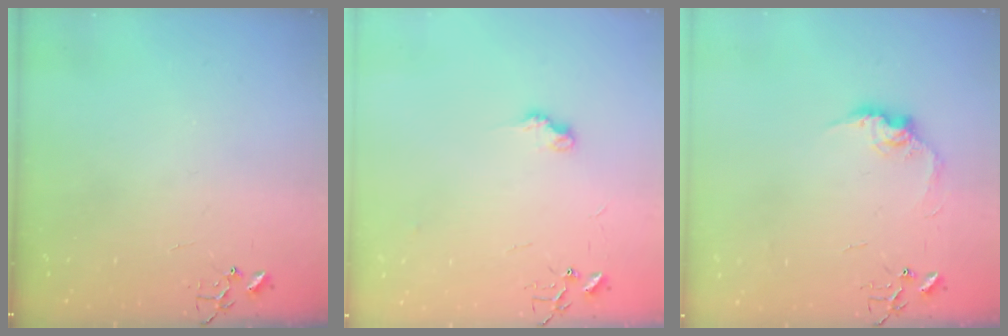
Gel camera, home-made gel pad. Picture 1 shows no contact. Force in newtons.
{"total": 7.1, "press": 7.1, "slide": 0.5}
{"total": 10.1, "press": 10.0, "slide": 0.5}